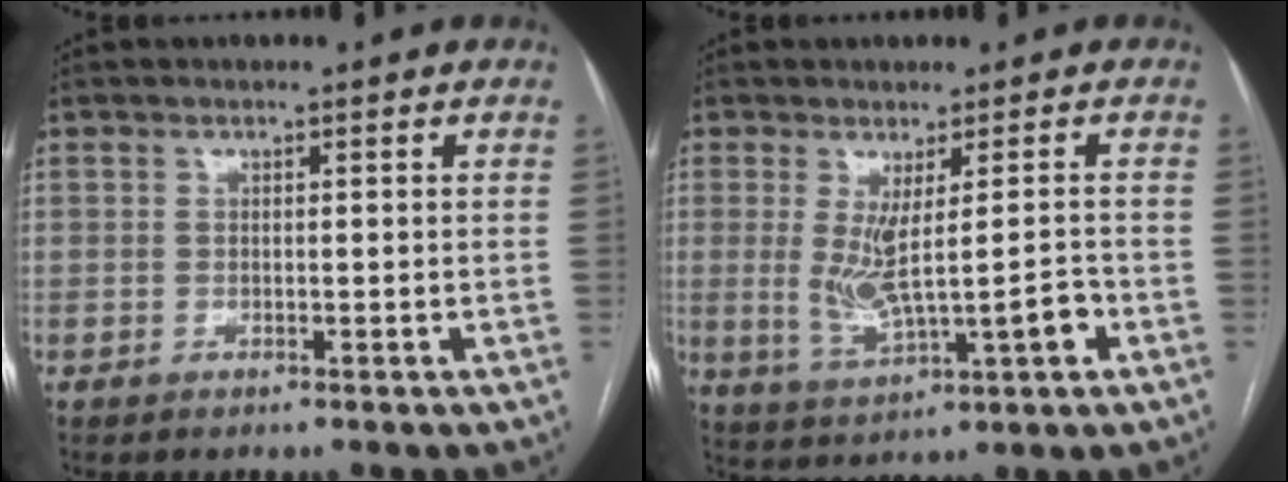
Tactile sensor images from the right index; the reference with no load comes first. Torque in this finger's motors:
{"motor_torque": [0.55, 0.26, 0.32, 0.06]}